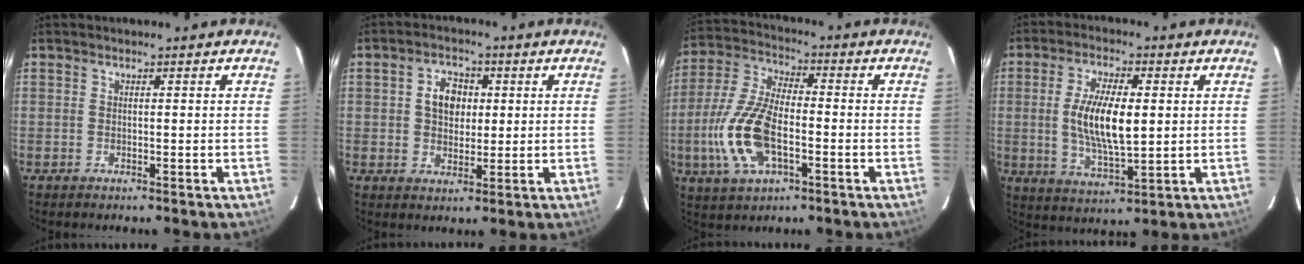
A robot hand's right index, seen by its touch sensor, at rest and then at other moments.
{"total": 5.9, "force": [1.1, 4.5, 3.6], "torque": [-0.062, 0.017, 0.021]}
{"total": 14.8, "force": [-4.0, 6.8, 12.5], "torque": [-0.280, 0.000, -0.076]}
{"total": 11.3, "force": [0.7, 4.0, 10.5], "torque": [-0.203, -0.003, 0.017]}